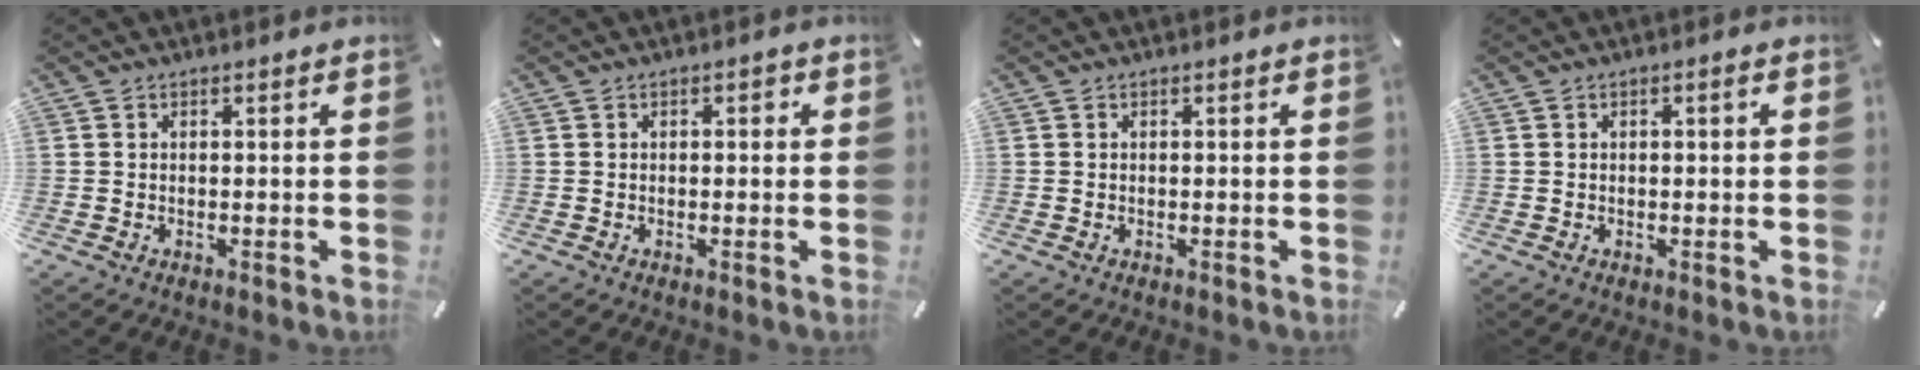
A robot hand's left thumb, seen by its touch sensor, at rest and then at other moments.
{"total": 1.2, "force": [0.0, 0.7, 0.9], "torque": [-0.019, 0.006, -0.003]}
{"total": 0.0}
{"total": 1.1, "force": [0.1, 0.3, 1.1], "torque": [-0.020, 0.002, 0.001]}